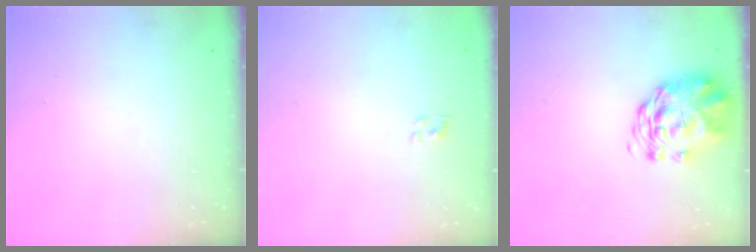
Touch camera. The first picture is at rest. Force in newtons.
{"total": 0.5, "press": 0.3, "slide": 0.4}
{"total": 3.0, "press": 2.8, "slide": 1.1}